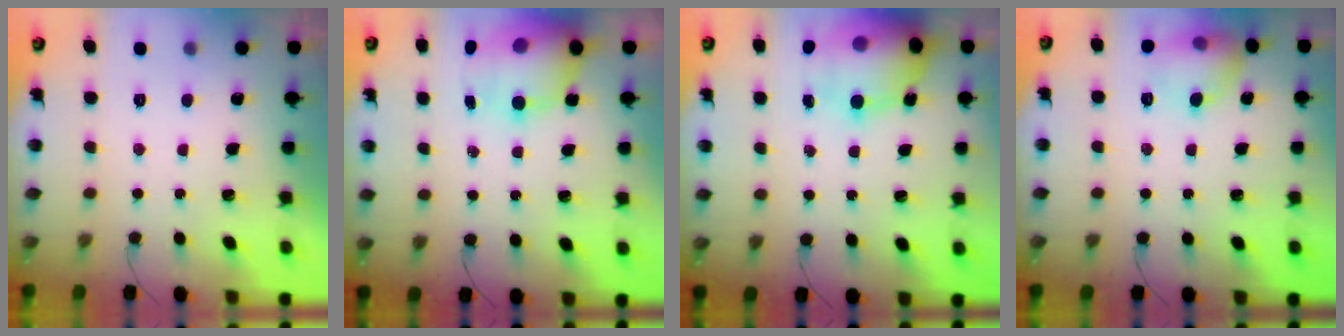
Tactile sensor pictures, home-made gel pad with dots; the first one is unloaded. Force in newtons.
{"total": 11.1, "press": 10.8, "slide": 2.6}
{"total": 18.6, "press": 18.2, "slide": 3.8}
{"total": 11.4, "press": 11.3, "slide": 1.7}